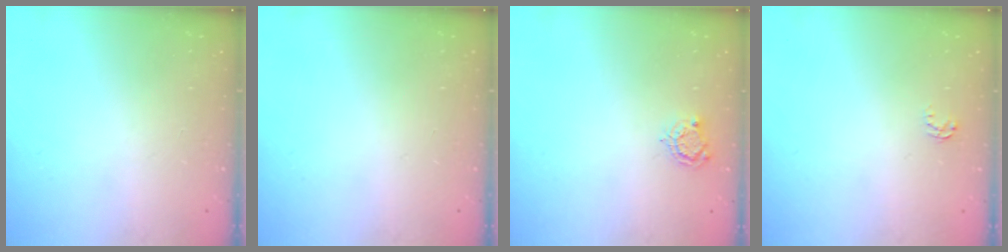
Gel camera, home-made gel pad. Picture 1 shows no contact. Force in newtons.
{"total": 0.0}
{"total": 4.7, "press": 4.7, "slide": 0.3}
{"total": 2.6, "press": 2.6, "slide": 0.4}